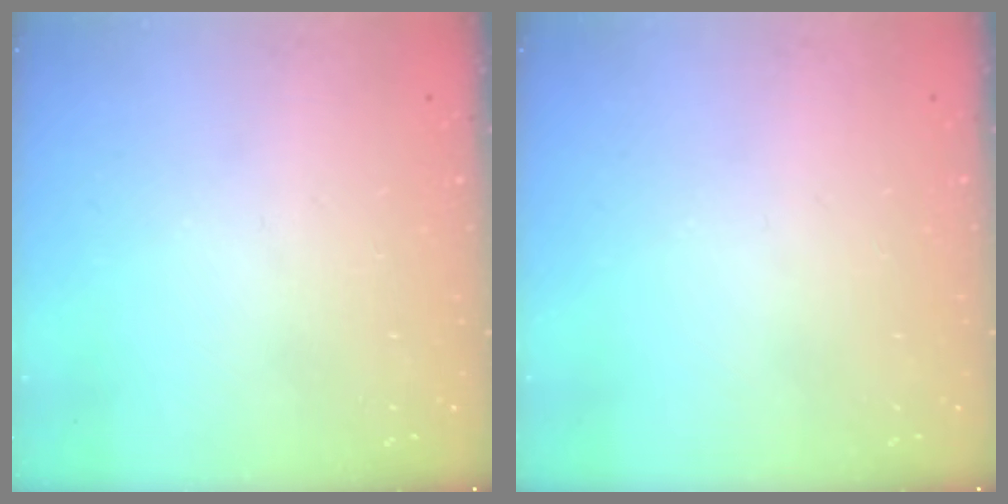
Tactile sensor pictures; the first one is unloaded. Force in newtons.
{"total": 0.0}